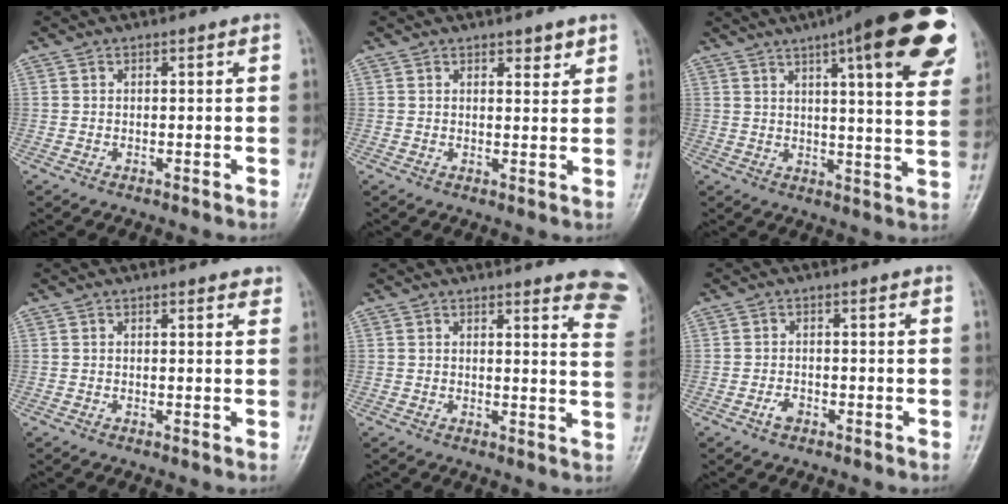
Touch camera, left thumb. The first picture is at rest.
{"total": 2.6, "force": [1.9, 1.0, 1.4], "torque": [-0.010, -0.012, 0.027]}
{"total": 23.7, "force": [12.4, 5.2, 19.5], "torque": [-0.247, -0.023, 0.152]}
{"total": 1.7, "force": [1.3, 0.6, 0.9], "torque": [-0.005, -0.003, 0.012]}
{"total": 11.1, "force": [9.7, 2.1, 5.0], "torque": [-0.020, -0.066, 0.080]}
{"total": 1.9, "force": [-1.1, 1.1, 1.1], "torque": [-0.022, 0.006, -0.021]}